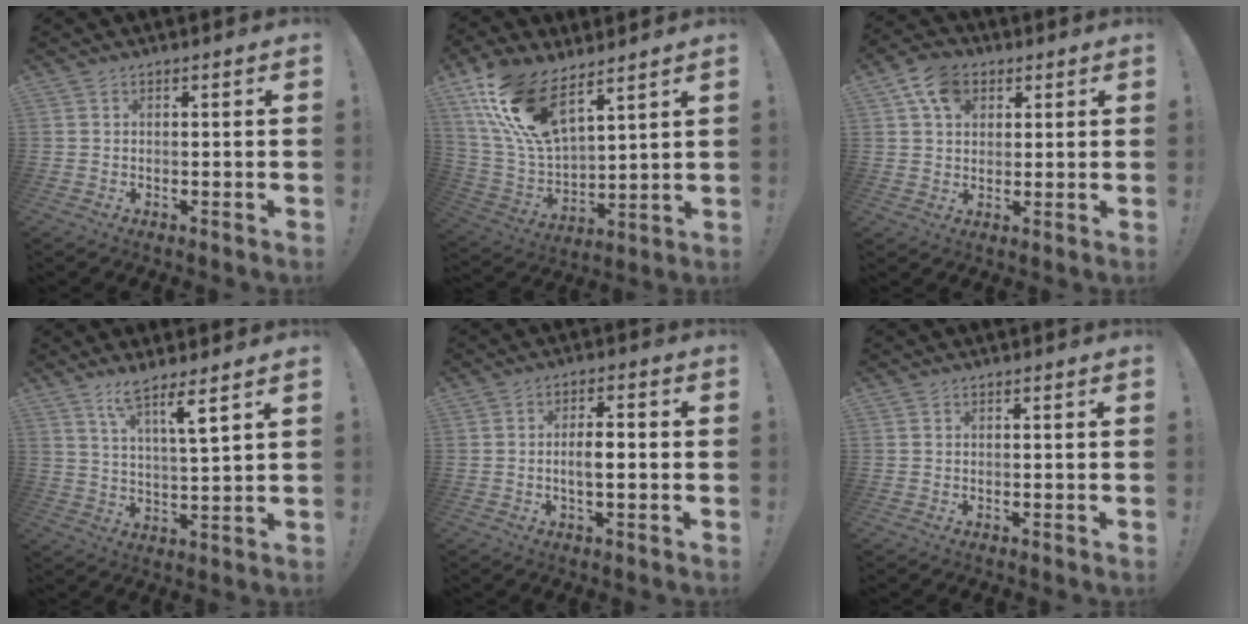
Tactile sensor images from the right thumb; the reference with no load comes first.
{"total": 18.0, "force": [11.8, 7.4, 11.4], "torque": [-0.239, -0.076, 0.216]}
{"total": 10.0, "force": [4.7, 7.1, 5.3], "torque": [-0.077, -0.013, 0.089]}
{"total": 7.6, "force": [5.3, -0.7, 5.4], "torque": [-0.080, -0.037, 0.079]}
{"total": 5.2, "force": [-1.1, 1.8, 4.8], "torque": [-0.084, 0.004, -0.024]}
{"total": 0.0}